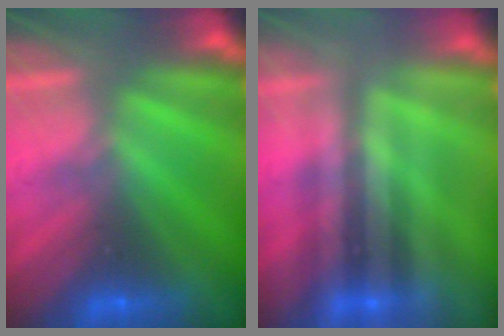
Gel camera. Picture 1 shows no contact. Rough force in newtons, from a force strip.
{"total": 1.9}